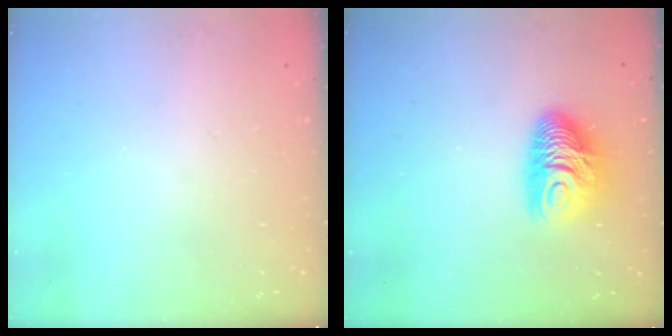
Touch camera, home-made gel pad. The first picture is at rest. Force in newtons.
{"total": 10.7, "press": 10.6, "slide": 0.7}